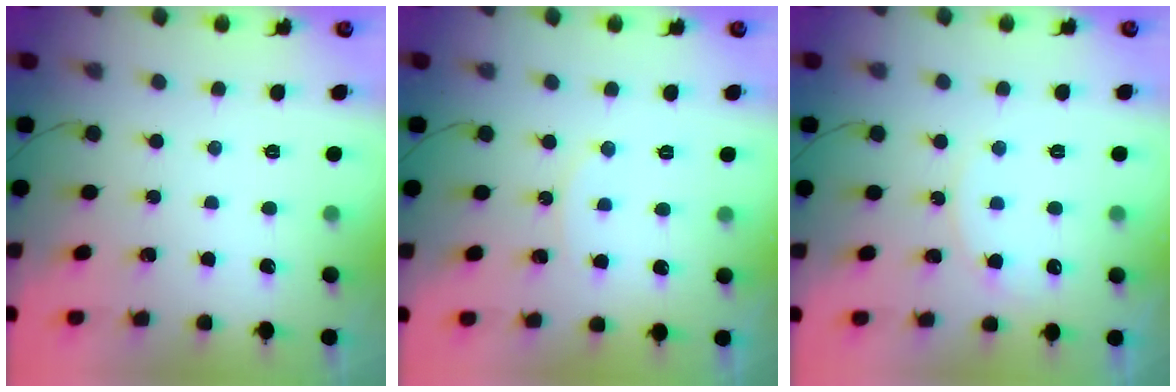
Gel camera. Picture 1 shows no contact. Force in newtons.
{"total": 5.6, "press": 5.6, "slide": 0.5}
{"total": 6.0, "press": 6.0, "slide": 0.5}